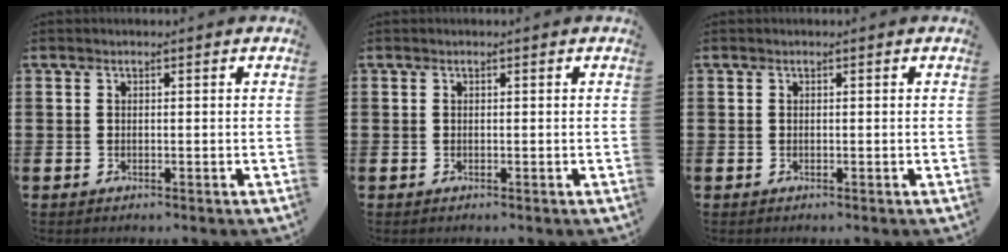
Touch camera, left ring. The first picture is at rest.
{"total": 0.0}
{"total": 0.0}